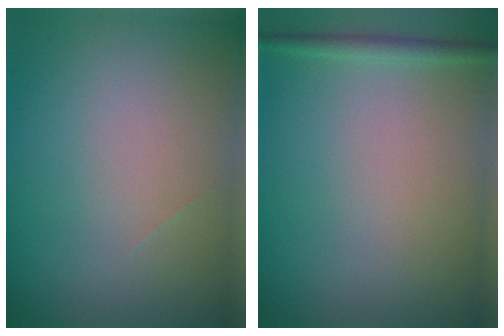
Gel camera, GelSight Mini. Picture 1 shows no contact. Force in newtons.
{"total": 1.3, "press": 1.3, "slide": 0.1}